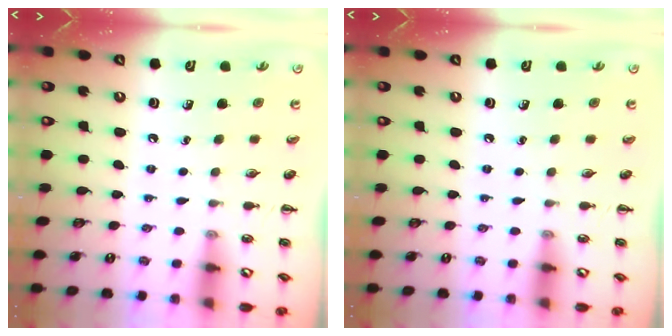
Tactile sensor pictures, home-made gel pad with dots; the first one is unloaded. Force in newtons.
{"total": 0.0}